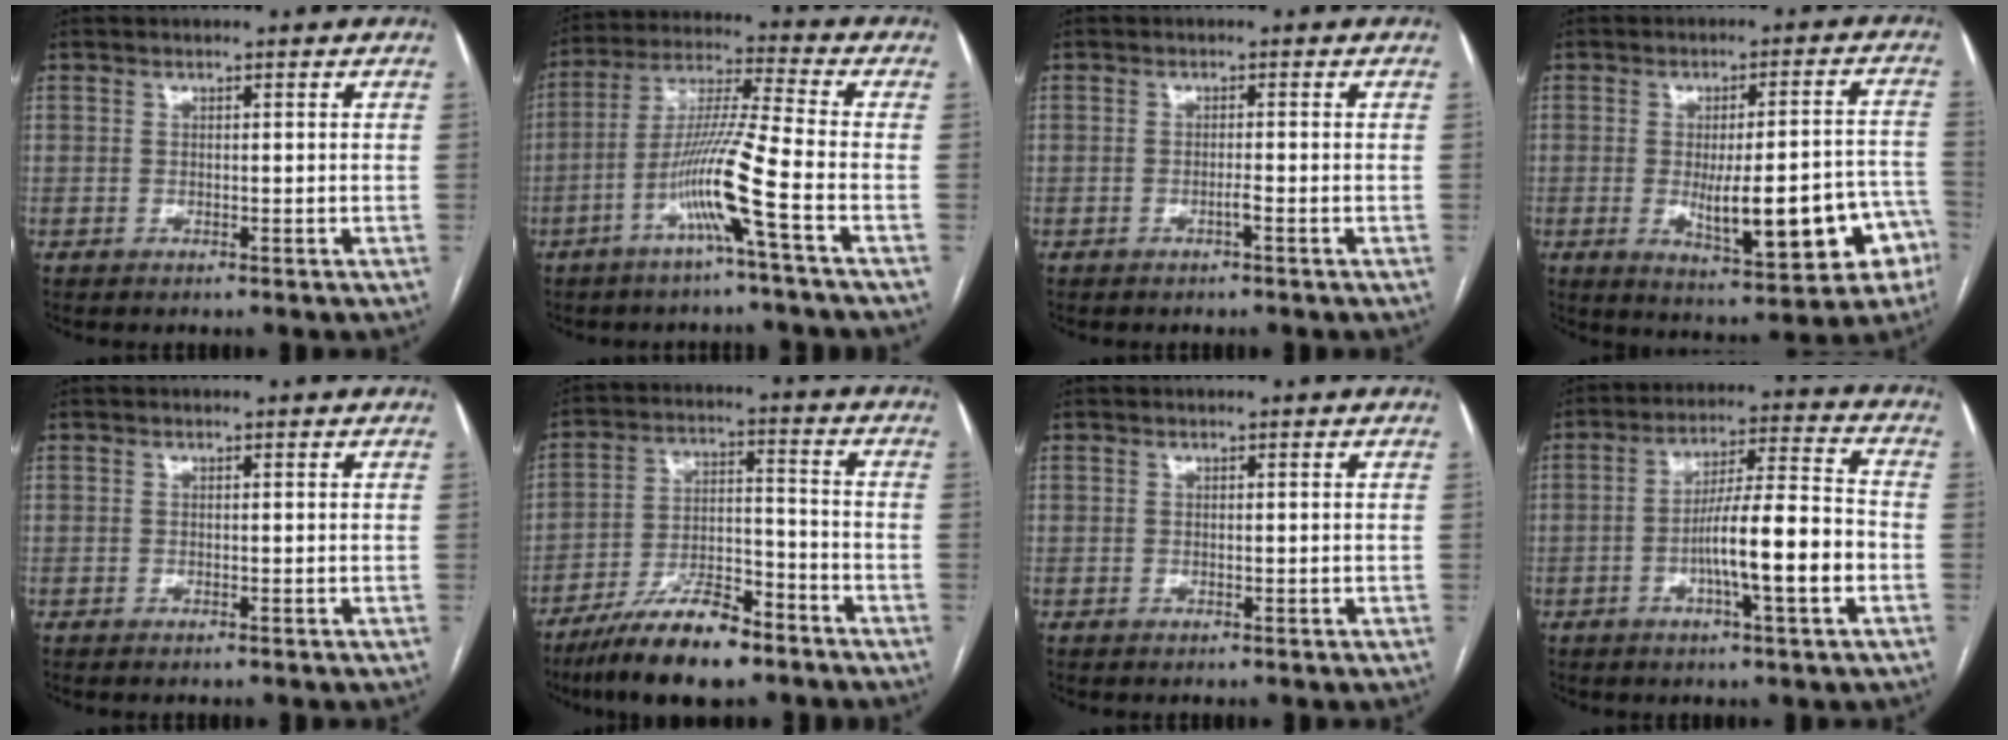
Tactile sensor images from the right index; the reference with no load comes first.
{"total": 10.9, "force": [-4.7, -1.8, 9.7], "torque": [-0.189, -0.001, -0.093]}
{"total": 0.9, "force": [-0.5, -0.2, 0.7], "torque": [-0.012, 0.001, -0.010]}
{"total": 15.4, "force": [-4.7, 3.6, 14.2], "torque": [-0.156, 0.020, -0.046]}
{"total": 0.0}
{"total": 13.1, "force": [-9.6, 3.3, 8.3], "torque": [-0.149, -0.003, -0.169]}
{"total": 0.0}
{"total": 11.9, "force": [-3.3, 0.8, 11.4], "torque": [-0.191, 0.011, -0.056]}